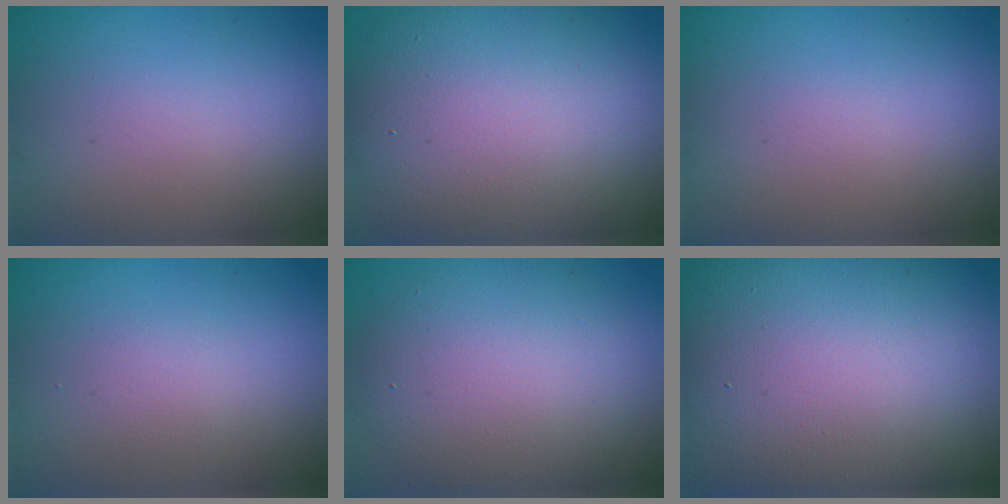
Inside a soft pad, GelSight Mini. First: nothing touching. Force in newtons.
{"total": 14.0, "press": 14.0, "slide": 1.2}
{"total": 0.0}
{"total": 1.2, "press": 1.2, "slide": 0.1}
{"total": 7.8, "press": 7.8, "slide": 0.2}
{"total": 21.7, "press": 21.7, "slide": 0.8}